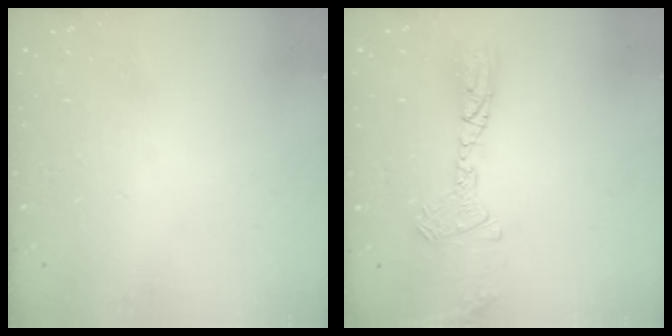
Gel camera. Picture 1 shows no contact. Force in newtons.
{"total": 13.0, "press": 12.6, "slide": 3.3}